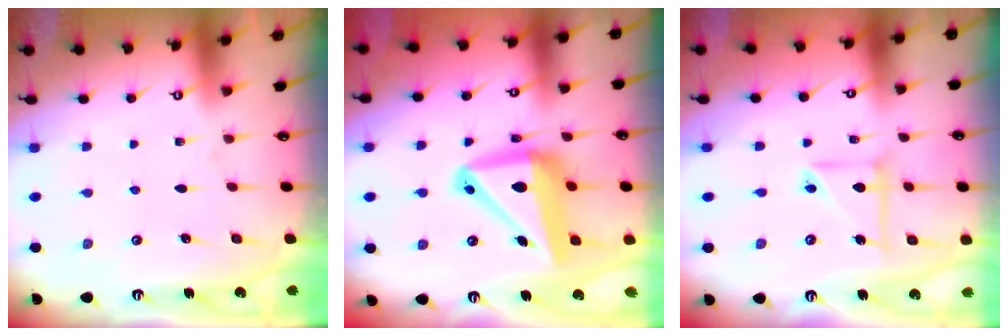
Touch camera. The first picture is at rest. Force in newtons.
{"total": 15.0, "press": 14.7, "slide": 2.6}
{"total": 7.9, "press": 7.8, "slide": 1.2}